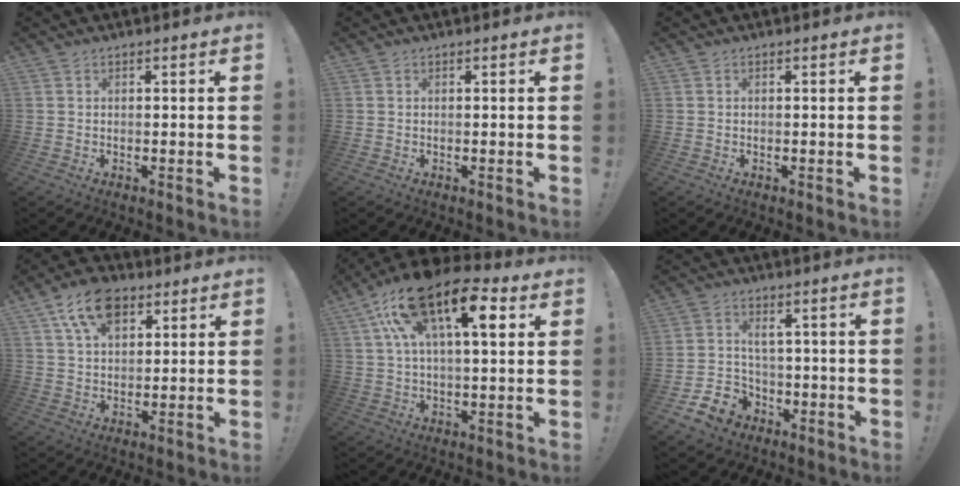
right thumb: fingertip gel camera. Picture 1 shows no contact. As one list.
[{"total": 0.0}, {"total": 0.0}, {"total": 12.6, "force": [6.8, 7.8, 7.1], "torque": [-0.113, -0.022, 0.128]}, {"total": 18.8, "force": [8.2, 7.9, 15.0], "torque": [-0.242, -0.031, 0.132]}, {"total": 7.8, "force": [-2.0, 6.8, 3.2], "torque": [-0.062, 0.004, -0.029]}]